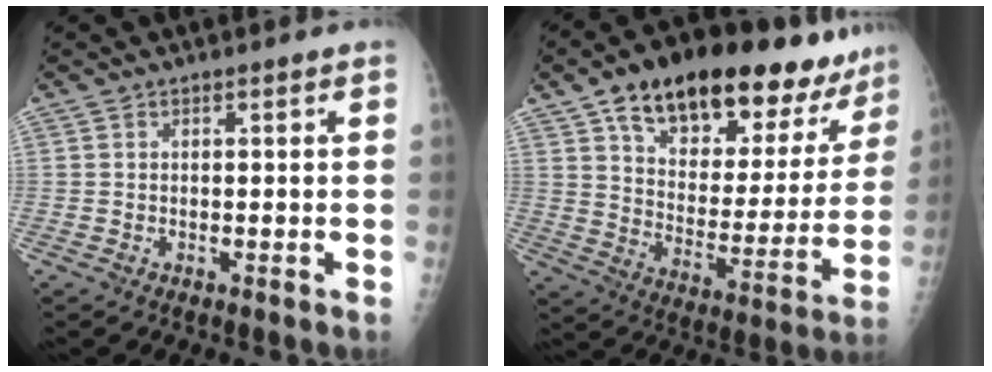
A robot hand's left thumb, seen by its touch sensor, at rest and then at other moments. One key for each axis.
{"total": 26.8, "fx": 18.2, "fy": 12.0, "fz": 15.6, "tx": -0.191, "ty": -0.048, "tz": 0.268}